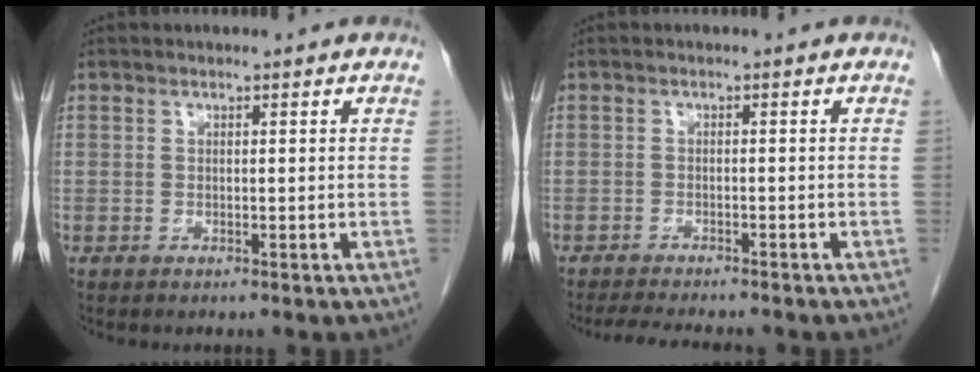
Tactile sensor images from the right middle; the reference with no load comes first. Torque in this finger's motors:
{"motor_torque": [0.11, -0.06, 0.04, 0.01]}